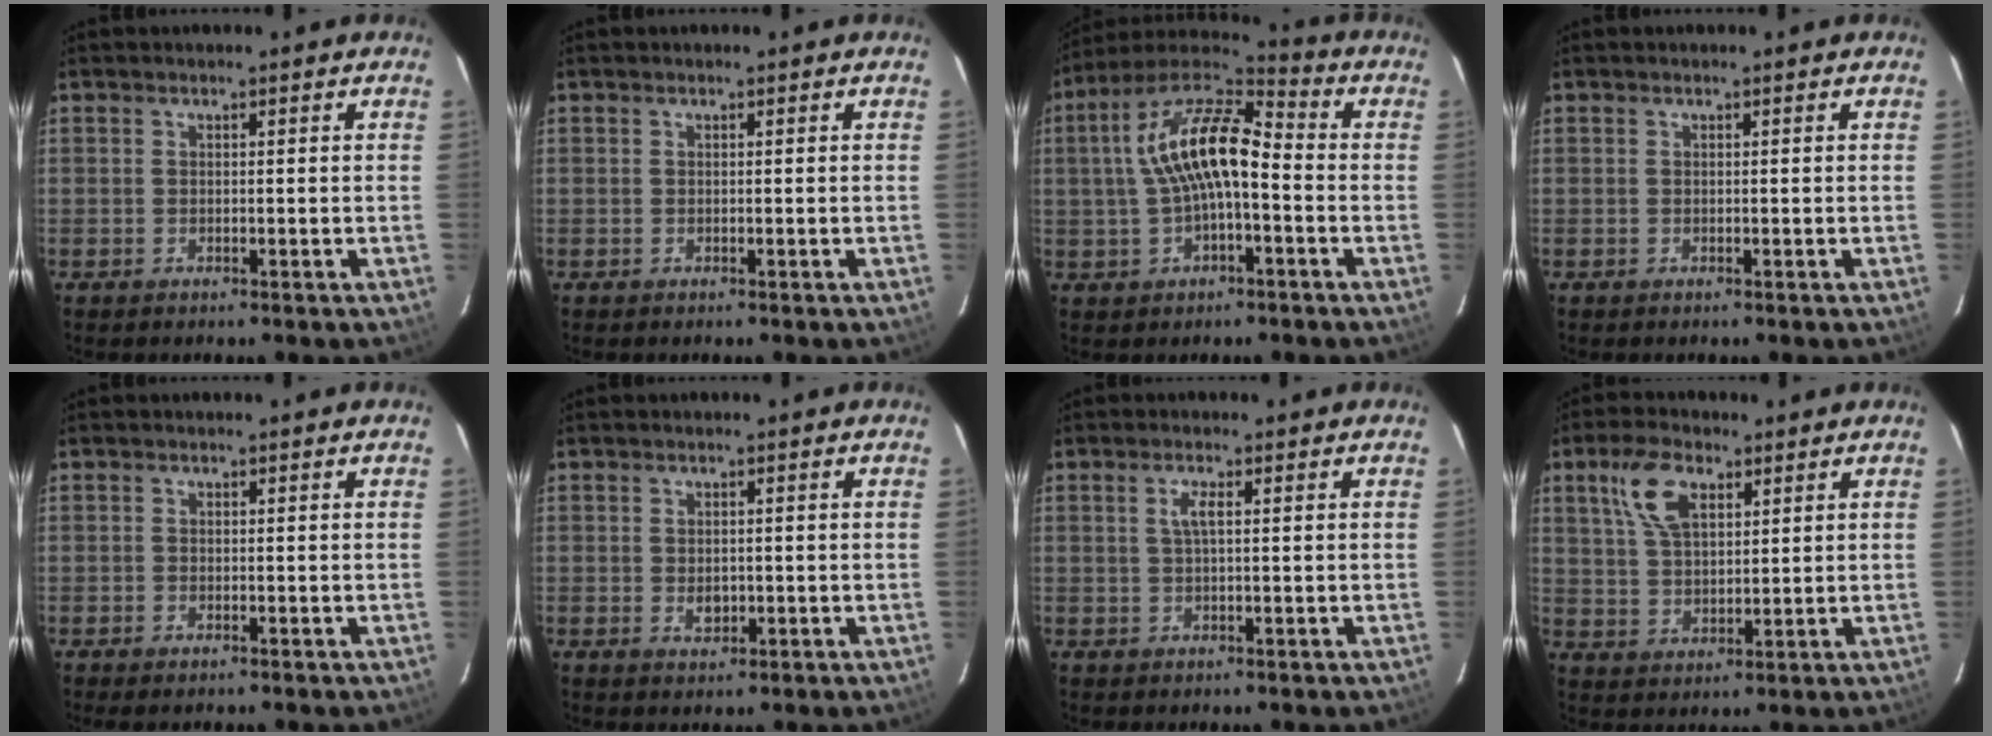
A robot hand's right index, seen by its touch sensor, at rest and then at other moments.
{"total": 0.0}
{"total": 14.4, "force": [-0.5, 5.7, 13.2], "torque": [-0.248, 0.022, -0.013]}
{"total": 0.0}
{"total": 0.8, "force": [-0.6, 0.4, 0.4], "torque": [-0.008, -0.003, -0.013]}
{"total": 2.4, "force": [-0.4, 1.8, 1.6], "torque": [-0.026, 0.001, -0.005]}
{"total": 2.2, "force": [0.5, 0.5, 2.1], "torque": [-0.042, 0.003, 0.010]}
{"total": 9.0, "force": [4.2, 4.8, 6.4], "torque": [-0.129, 0.020, 0.085]}